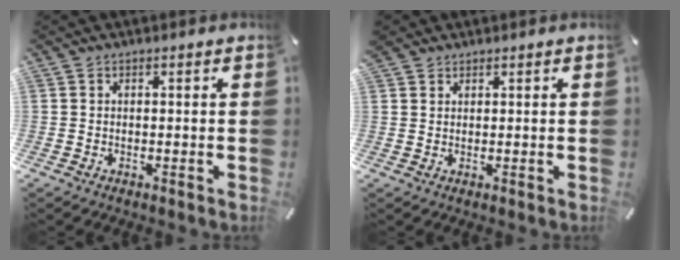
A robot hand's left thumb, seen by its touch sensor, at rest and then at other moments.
{"total": 1.6, "force": [1.2, 1.0, 0.0], "torque": [-0.001, 0.000, 0.024]}